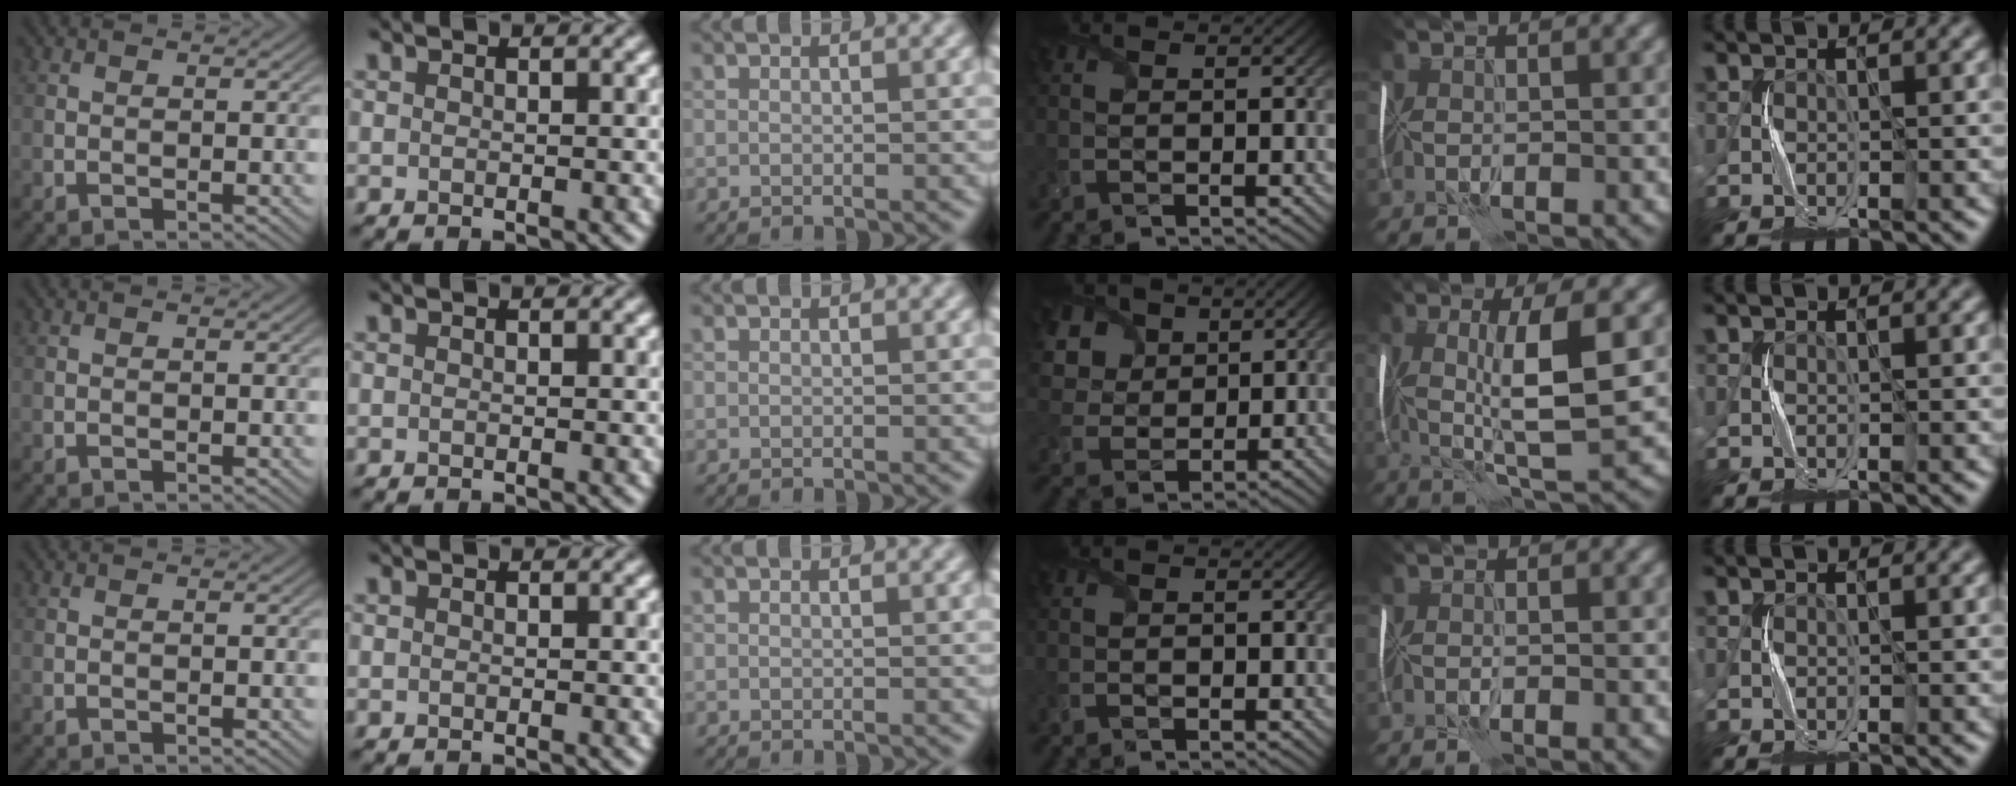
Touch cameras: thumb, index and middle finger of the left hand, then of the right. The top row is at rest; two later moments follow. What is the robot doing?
{"motion": "fold", "object": "plastic wrap"}